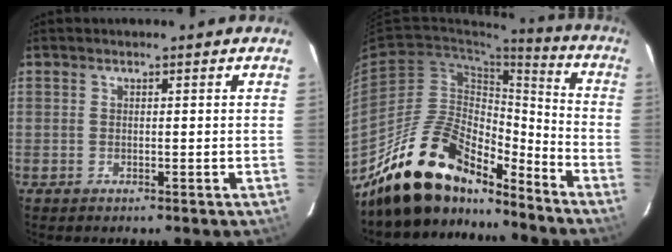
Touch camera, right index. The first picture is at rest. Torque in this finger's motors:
{"motor_torque": [1.05, -1.09, 0.64, 0.21]}